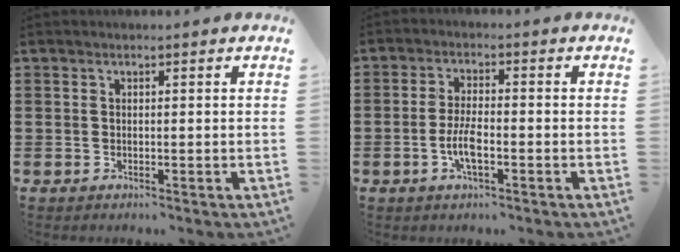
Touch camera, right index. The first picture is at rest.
{"total": 4.6, "force": [-1.5, 1.4, 4.1], "torque": [-0.092, -0.001, -0.033]}